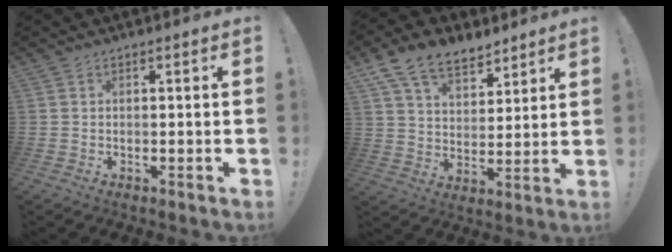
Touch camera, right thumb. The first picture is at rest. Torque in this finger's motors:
{"motor_torque": [-0.14, 1.68, 0.27, 0.05, 0.04]}